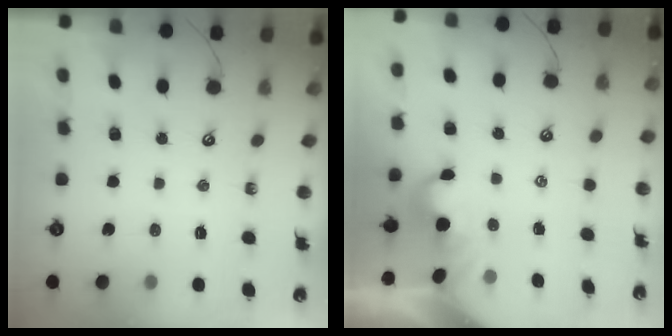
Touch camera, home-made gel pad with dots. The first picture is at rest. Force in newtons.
{"total": 0.6, "press": 0.5, "slide": 0.3}